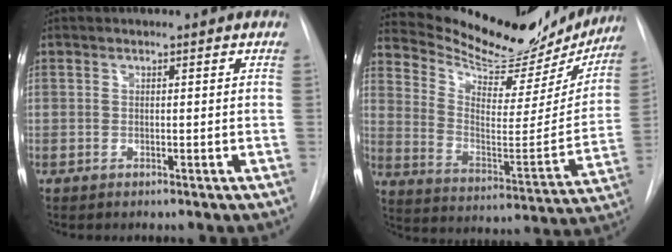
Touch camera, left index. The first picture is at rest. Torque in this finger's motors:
{"motor_torque": [0.98, -1.16, 0.21, 0.04]}